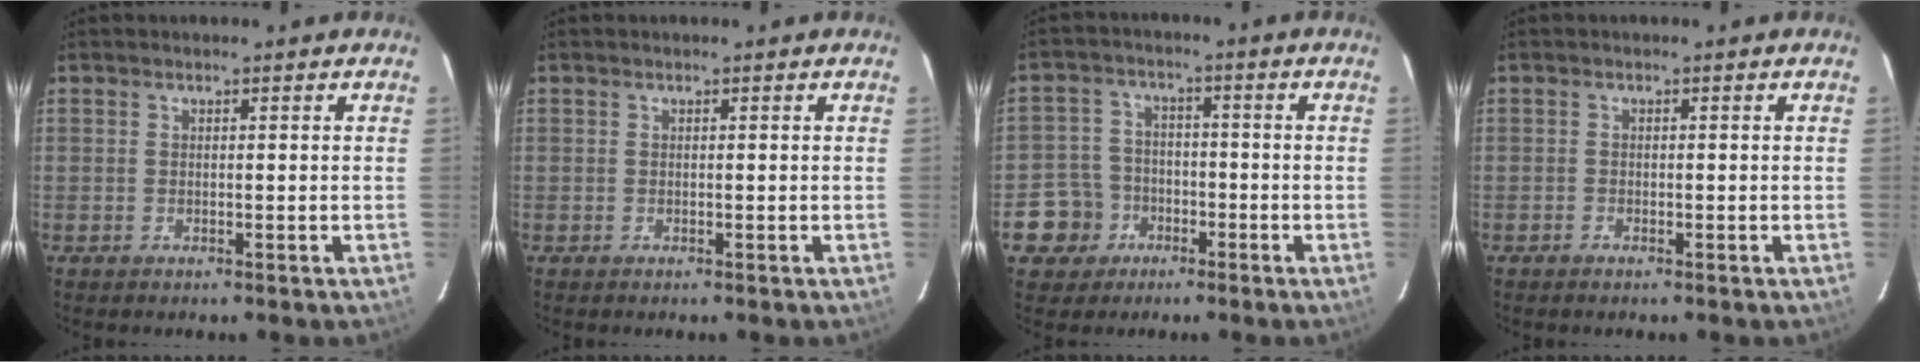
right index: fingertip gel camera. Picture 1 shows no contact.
{"total": 0.0}
{"total": 7.7, "force": [-3.4, 6.9, 1.1], "torque": [-0.049, 0.027, -0.052]}
{"total": 0.7, "force": [-0.6, 0.3, 0.1], "torque": [-0.004, 0.002, -0.012]}